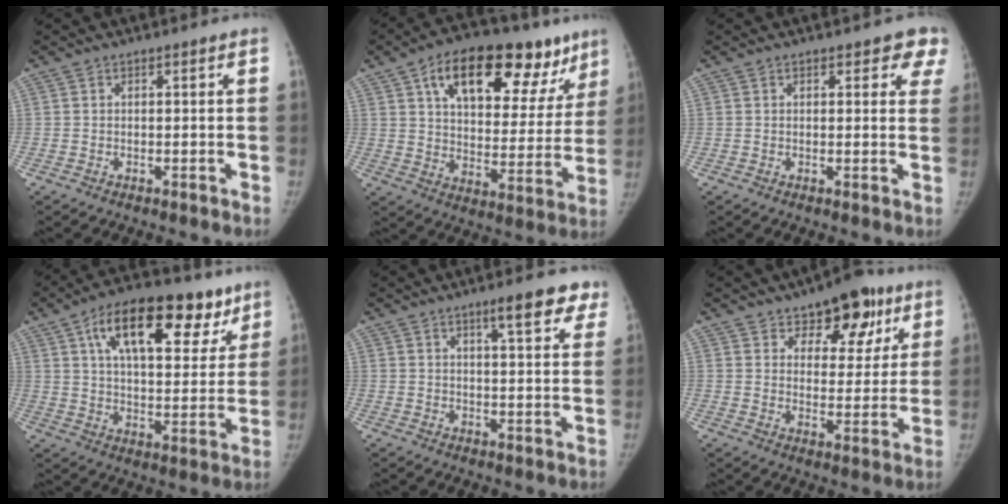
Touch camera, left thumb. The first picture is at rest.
{"total": 25.7, "force": [14.1, 12.8, 17.2], "torque": [-0.208, -0.004, 0.214]}
{"total": 5.2, "force": [3.6, 2.5, 2.7], "torque": [0.011, -0.012, 0.027]}
{"total": 22.4, "force": [11.6, 10.7, 15.9], "torque": [-0.202, -0.012, 0.183]}
{"total": 8.1, "force": [5.3, 2.0, 5.8], "torque": [-0.050, -0.024, 0.070]}
{"total": 13.4, "force": [7.9, 7.4, 7.9], "torque": [-0.056, -0.032, 0.114]}